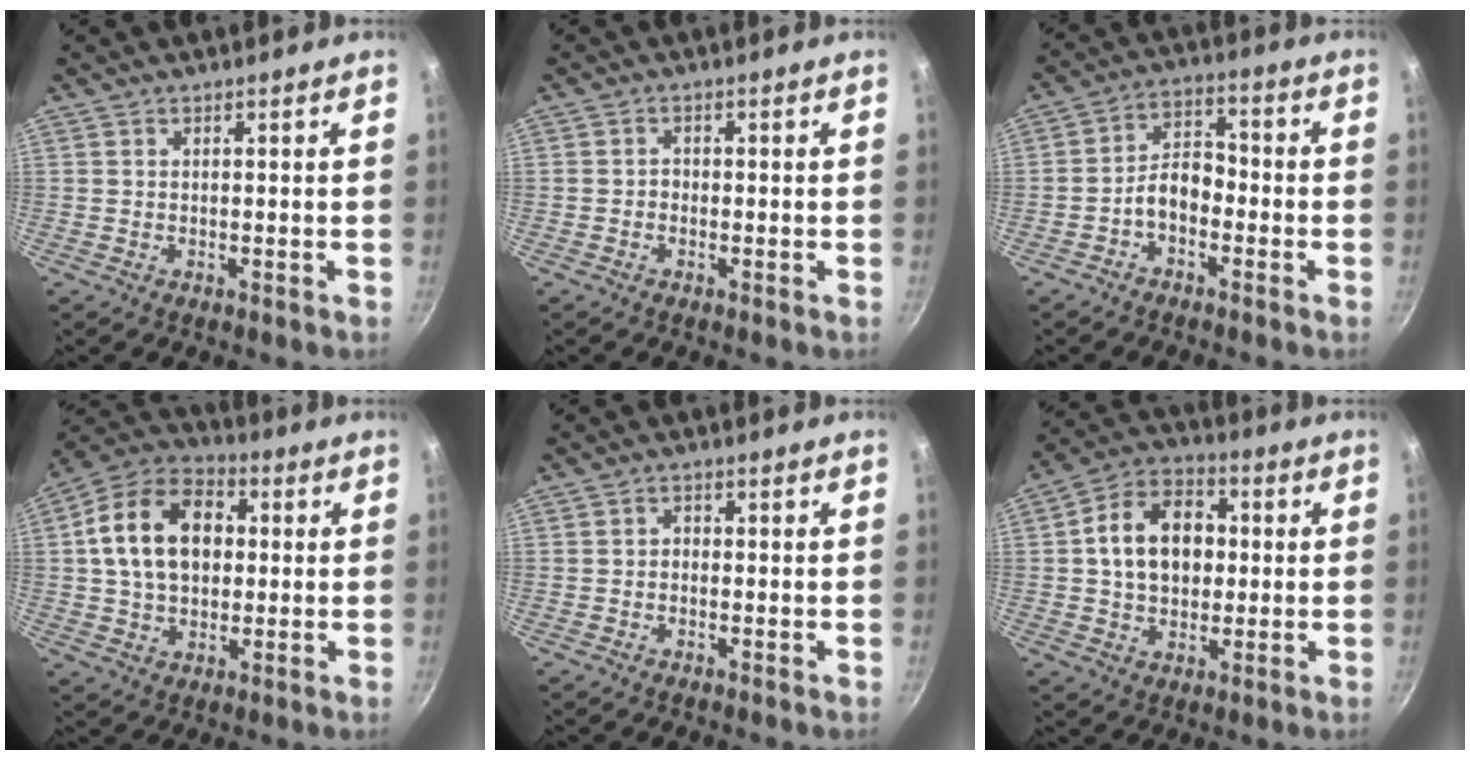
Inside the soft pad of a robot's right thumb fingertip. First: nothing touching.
{"total": 1.1, "force": [-0.6, 0.8, 0.4], "torque": [-0.005, 0.006, -0.015]}
{"total": 6.3, "force": [-2.7, 4.0, 4.1], "torque": [-0.054, 0.042, -0.056]}
{"total": 16.5, "force": [2.2, 11.6, 11.5], "torque": [-0.169, 0.025, 0.023]}
{"total": 1.3, "force": [-0.5, 1.0, 0.6], "torque": [-0.009, 0.009, -0.009]}
{"total": 13.9, "force": [1.1, 10.2, 9.3], "torque": [-0.124, 0.023, 0.006]}